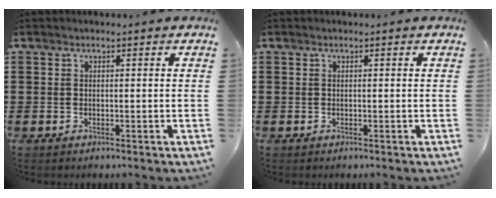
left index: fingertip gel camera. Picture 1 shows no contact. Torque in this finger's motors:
{"motor_torque": [-0.14, 0.04, -0.01, -0.01]}